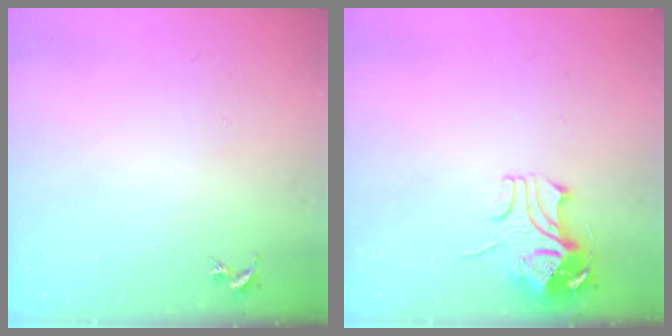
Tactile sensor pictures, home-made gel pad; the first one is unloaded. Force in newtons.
{"total": 9.0, "press": 8.9, "slide": 1.3}